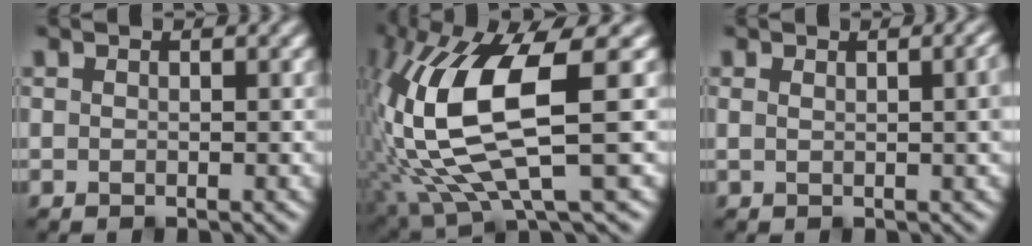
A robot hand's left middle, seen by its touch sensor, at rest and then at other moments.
{"total": 11.5, "force": [1.1, 3.7, 10.8], "torque": [-0.221, -0.011, 0.026]}
{"total": 5.5, "force": [2.1, 2.6, 4.4], "torque": [-0.024, 0.033, 0.001]}